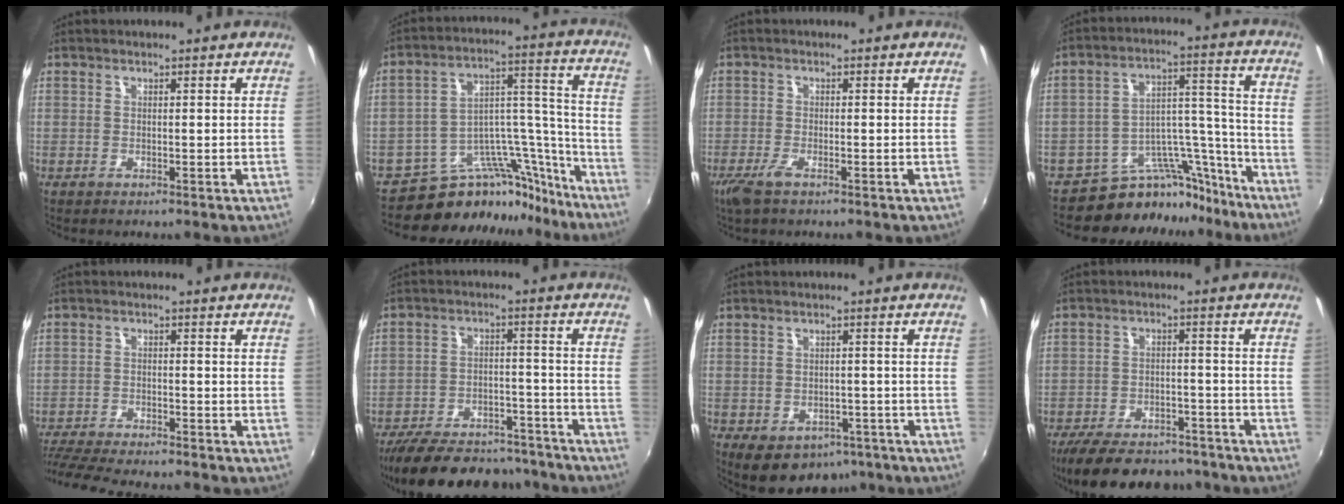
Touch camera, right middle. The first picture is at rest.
{"total": 17.2, "force": [-15.4, 7.1, 3.2], "torque": [-0.033, 0.076, -0.234]}
{"total": 3.3, "force": [-2.2, 0.6, 2.4], "torque": [-0.059, -0.011, -0.045]}
{"total": 13.4, "force": [-12.3, 5.3, 0.8], "torque": [0.003, 0.073, -0.191]}
{"total": 12.1, "force": [-10.8, 1.5, 5.1], "torque": [-0.125, -0.026, -0.183]}
{"total": 25.3, "force": [-21.5, 8.9, 9.8], "torque": [-0.199, 0.013, -0.289]}
{"total": 10.7, "force": [-6.2, 7.2, 4.9], "torque": [-0.100, -0.010, -0.070]}
{"total": 17.9, "force": [-14.6, 7.0, 7.6], "torque": [-0.166, -0.003, -0.205]}